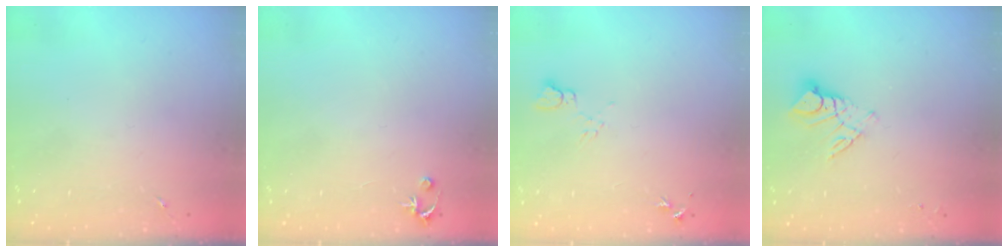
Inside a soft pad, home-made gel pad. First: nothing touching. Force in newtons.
{"total": 2.5, "press": 2.5, "slide": 0.2}
{"total": 5.9, "press": 5.8, "slide": 0.6}
{"total": 8.8, "press": 8.8, "slide": 0.8}